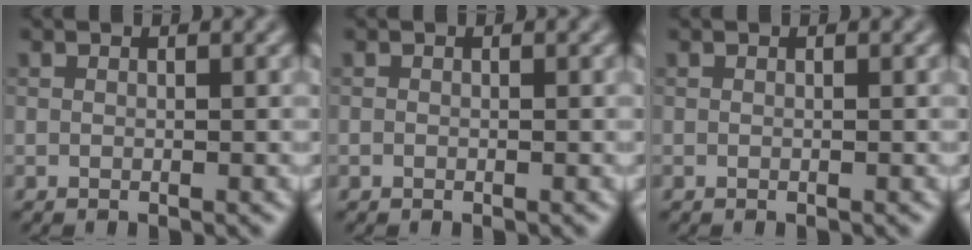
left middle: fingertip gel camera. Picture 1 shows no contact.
{"total": 0.0}
{"total": 0.0}